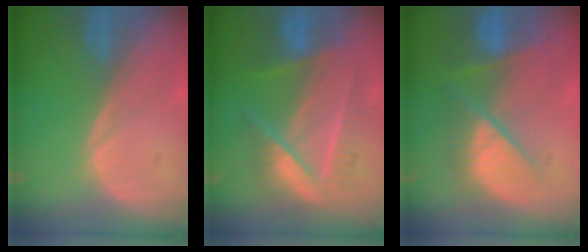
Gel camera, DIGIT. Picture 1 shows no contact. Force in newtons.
{"total": 7.5, "press": 7.4, "slide": 1.1}
{"total": 9.1, "press": 8.0, "slide": 4.3}